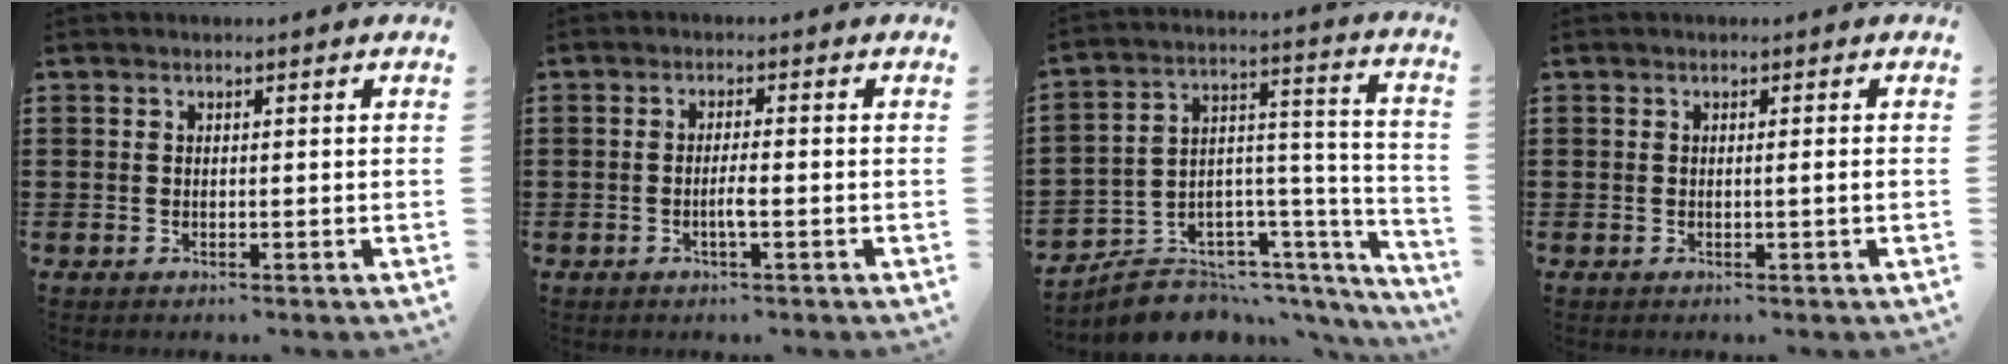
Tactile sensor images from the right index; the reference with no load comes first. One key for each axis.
{"total": 2.5, "fx": -0.8, "fy": 0.2, "fz": 2.3, "tx": -0.049, "ty": -0.002, "tz": -0.018}
{"total": 6.1, "fx": -5.0, "fy": 3.3, "fz": 0.9, "tx": -0.019, "ty": -0.004, "tz": -0.089}
{"total": 1.0, "fx": -0.1, "fy": -0.2, "fz": 0.9, "tx": -0.017, "ty": -0.004, "tz": -0.002}